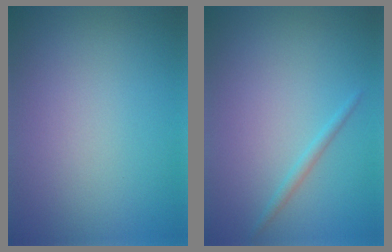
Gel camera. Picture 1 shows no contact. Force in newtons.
{"total": 1.0, "press": 1.0, "slide": 0.0}